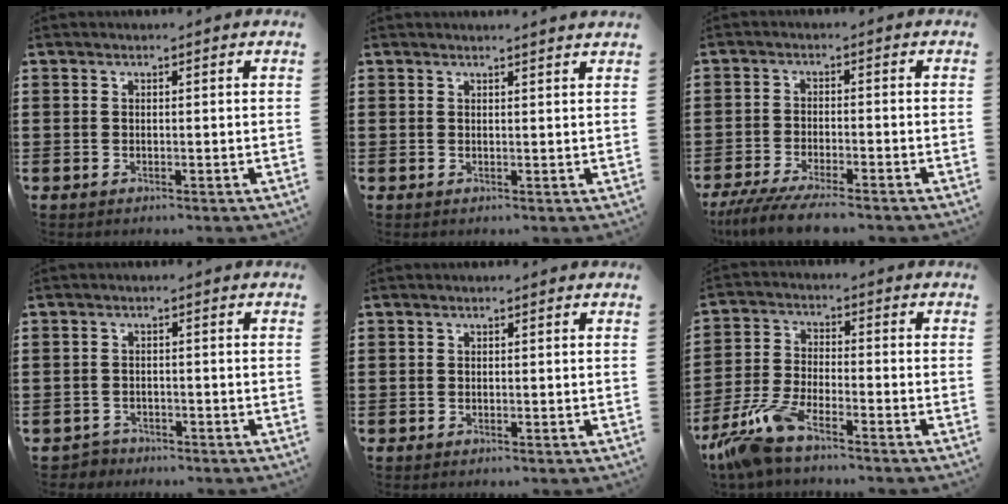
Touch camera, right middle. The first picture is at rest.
{"total": 1.3, "force": [1.2, -0.2, 0.2], "torque": [0.003, -0.006, 0.021]}
{"total": 5.2, "force": [-4.7, 0.1, 2.3], "torque": [-0.057, -0.018, -0.093]}
{"total": 1.8, "force": [-1.7, 0.6, -0.2], "torque": [-0.004, 0.001, -0.039]}
{"total": 0.0}
{"total": 8.0, "force": [-6.4, 1.4, 4.6], "torque": [-0.125, -0.012, -0.129]}